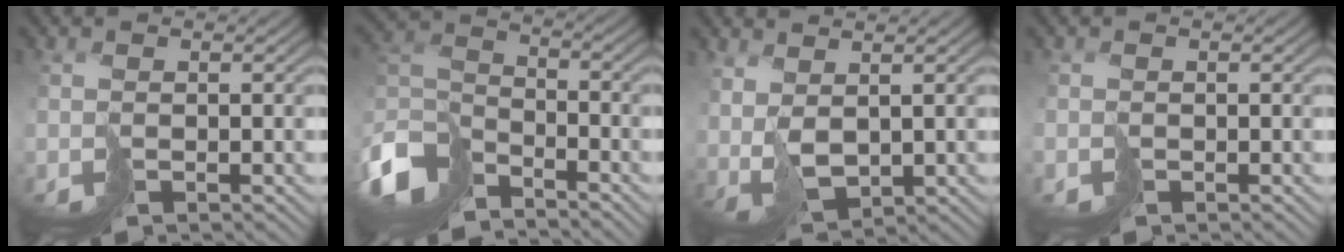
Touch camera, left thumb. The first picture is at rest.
{"total": 8.3, "force": [-5.7, 4.5, 4.0], "torque": [-0.109, -0.015, -0.122]}
{"total": 3.1, "force": [2.1, 1.5, 1.8], "torque": [-0.043, -0.001, 0.050]}
{"total": 0.6, "force": [-0.3, 0.3, -0.5], "torque": [0.007, -0.003, -0.004]}